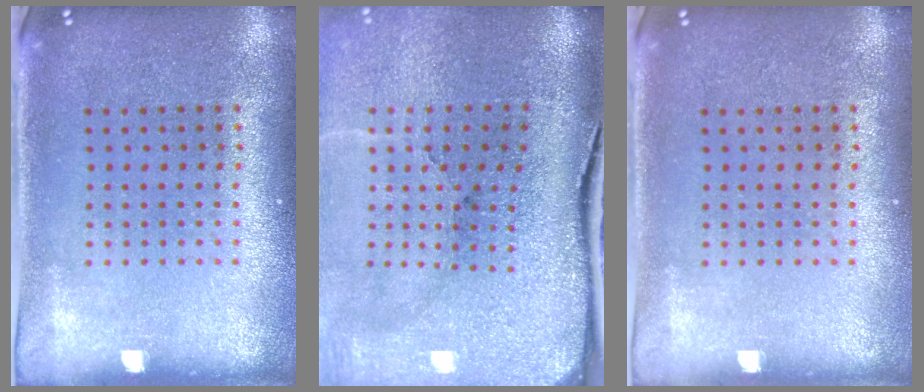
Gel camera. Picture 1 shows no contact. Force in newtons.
{"total": 5.0, "press": 4.0, "slide": 3.1}
{"total": 0.0}